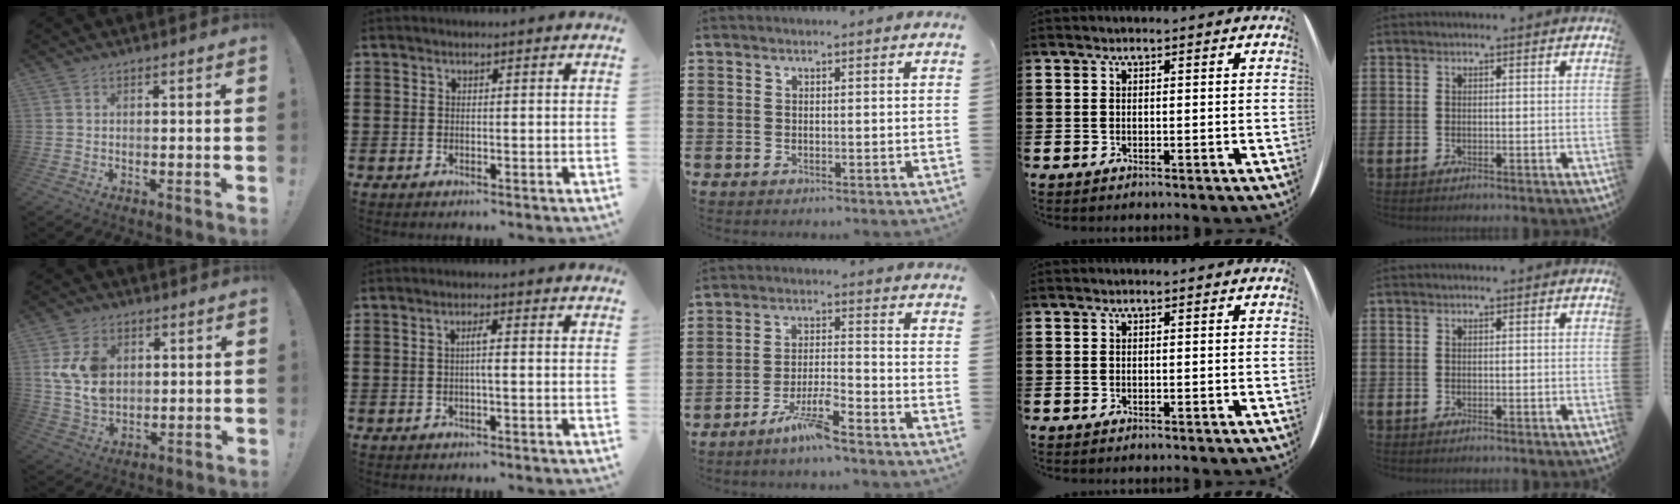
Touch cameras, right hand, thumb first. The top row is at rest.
{"thumb": {"total": 11.2, "force": [3.2, 8.5, 6.5], "torque": [-0.120, -0.007, 0.062]}, "index": {"total": 2.1, "force": [-0.2, 0.2, 2.1], "torque": [-0.039, 0.000, -0.005]}, "middle": {"total": 6.4, "force": [-5.0, 0.5, 4.0], "torque": [-0.084, -0.005, -0.096]}}